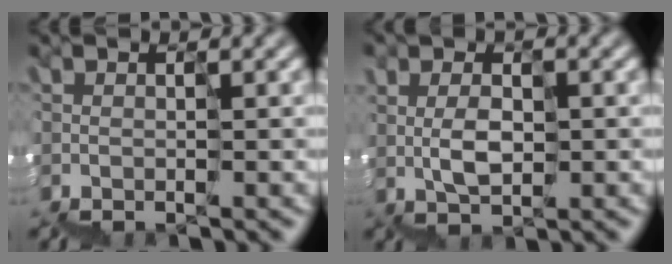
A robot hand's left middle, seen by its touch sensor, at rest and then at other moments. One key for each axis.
{"total": 1.5, "fx": 1.4, "fy": 0.4, "fz": 0.3, "tx": -0.004, "ty": 0.012, "tz": 0.033}